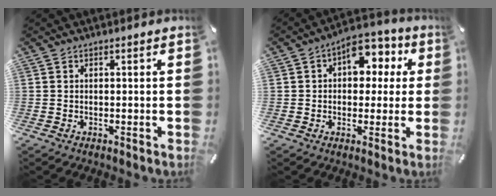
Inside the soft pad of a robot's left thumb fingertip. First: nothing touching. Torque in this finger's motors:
{"motor_torque": [0.37, 0.40, 0.03, 0.09, -0.14]}